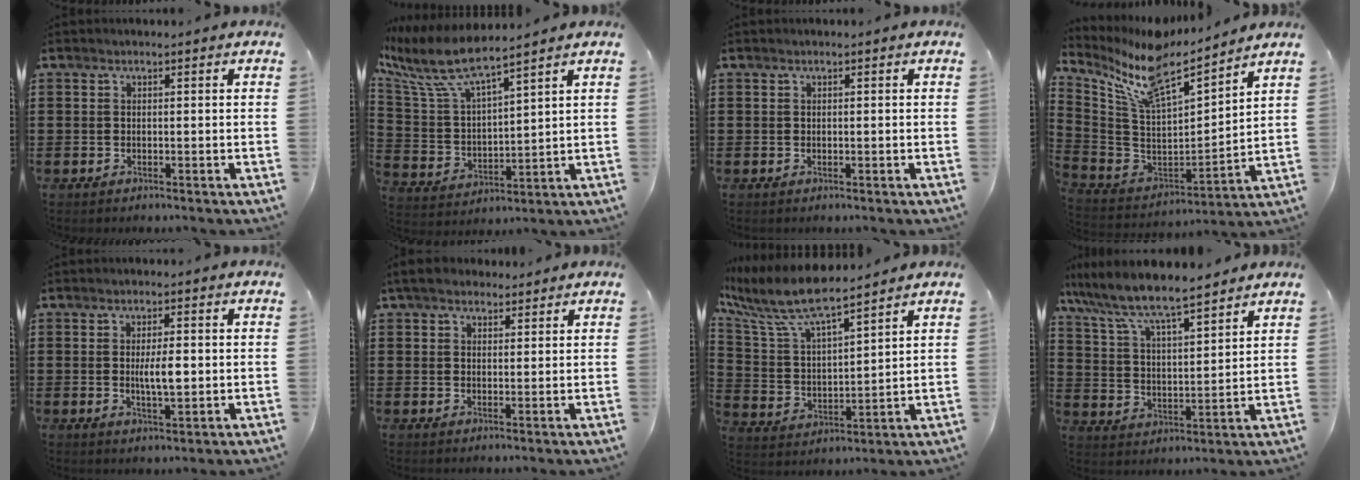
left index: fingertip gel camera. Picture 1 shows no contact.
{"total": 8.6, "force": [7.0, 1.1, 5.0], "torque": [-0.135, -0.041, 0.116]}
{"total": 0.0}
{"total": 10.5, "force": [8.3, 2.3, 6.0], "torque": [-0.151, -0.049, 0.141]}
{"total": 4.6, "force": [0.1, 1.3, 4.4], "torque": [-0.072, -0.003, -0.002]}
{"total": 3.8, "force": [3.1, 1.8, 1.3], "torque": [-0.036, 0.004, 0.059]}
{"total": 9.4, "force": [8.0, 1.1, 4.7], "torque": [-0.134, -0.043, 0.133]}
{"total": 7.1, "force": [6.5, 0.5, 2.7], "torque": [-0.082, -0.039, 0.109]}